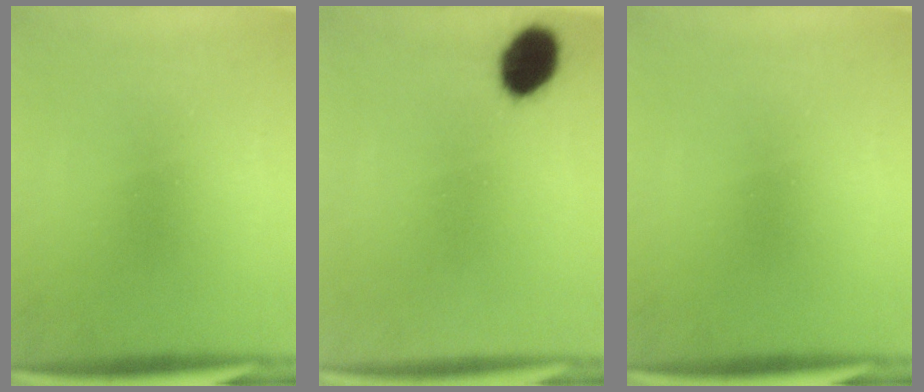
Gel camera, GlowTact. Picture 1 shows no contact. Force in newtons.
{"total": 7.5}
{"total": 0.0}